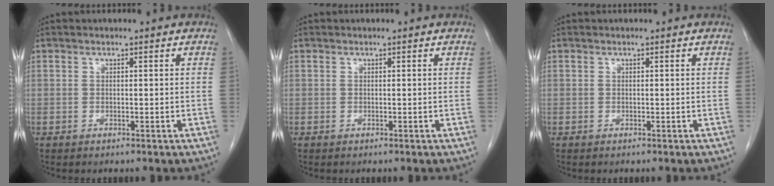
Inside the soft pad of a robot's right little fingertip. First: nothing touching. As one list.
[{"total": 0.0}, {"total": 0.0}]